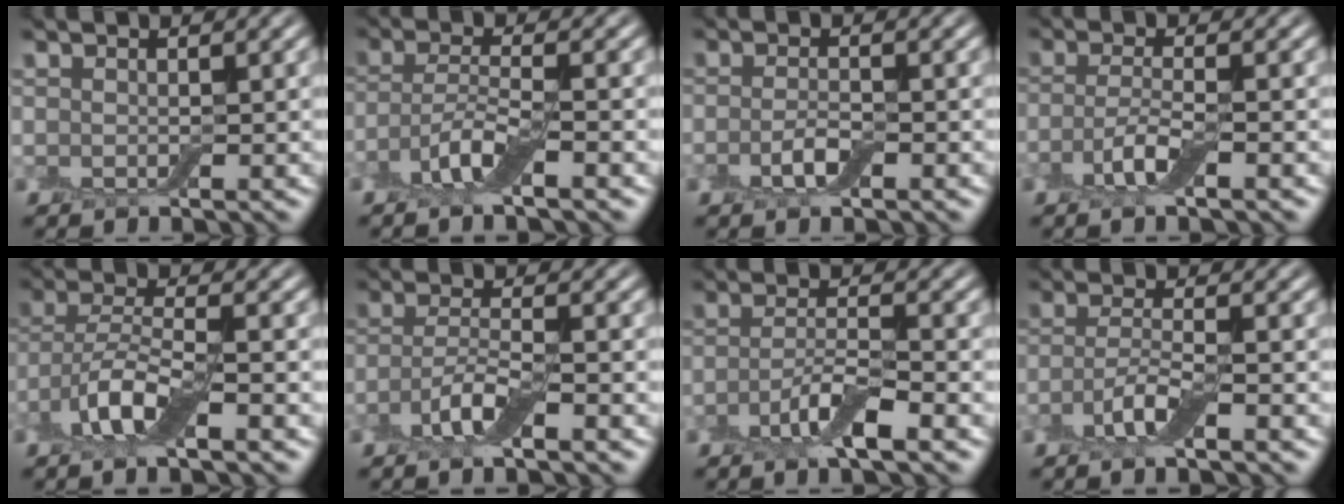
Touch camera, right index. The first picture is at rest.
{"total": 3.6, "force": [-2.1, 0.7, 2.9], "torque": [-0.061, 0.004, -0.051]}
{"total": 2.0, "force": [-0.9, 0.7, 1.6], "torque": [-0.035, 0.000, -0.022]}
{"total": 2.8, "force": [-1.3, 0.6, 2.4], "torque": [-0.053, 0.002, -0.032]}
{"total": 4.8, "force": [-2.4, 1.5, 3.8], "torque": [-0.082, 0.004, -0.053]}
{"total": 3.4, "force": [-1.8, 0.8, 2.8], "torque": [-0.060, 0.003, -0.045]}
{"total": 3.7, "force": [-1.9, 0.8, 3.1], "torque": [-0.061, 0.003, -0.044]}
{"total": 3.1, "force": [-1.6, 0.6, 2.6], "torque": [-0.056, 0.002, -0.039]}